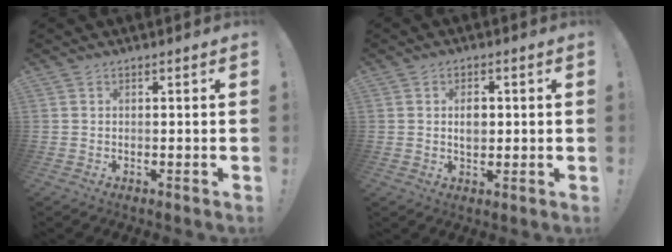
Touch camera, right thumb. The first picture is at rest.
{"total": 4.4, "force": [0.6, 3.0, 3.2], "torque": [-0.034, -0.003, 0.004]}